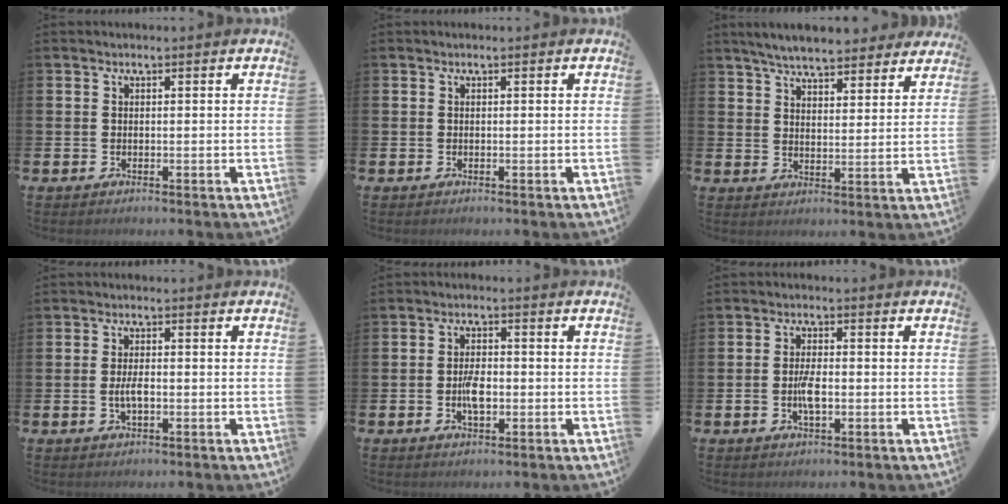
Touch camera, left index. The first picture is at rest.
{"total": 0.0}
{"total": 6.4, "force": [6.2, 1.0, 1.5], "torque": [-0.044, -0.030, 0.110]}
{"total": 2.7, "force": [-0.4, 1.1, 2.4], "torque": [-0.037, -0.003, -0.008]}
{"total": 3.6, "force": [-0.6, 1.7, 3.1], "torque": [-0.041, -0.002, -0.014]}
{"total": 3.3, "force": [-0.5, 1.3, 3.0], "torque": [-0.047, -0.002, -0.011]}